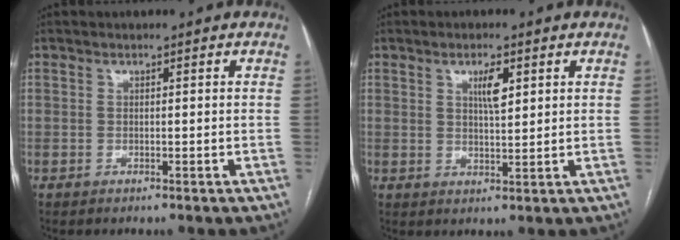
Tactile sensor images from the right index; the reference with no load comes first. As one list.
[{"total": 3.8, "force": [1.6, 1.0, 3.2], "torque": [-0.056, 0.000, 0.029]}]